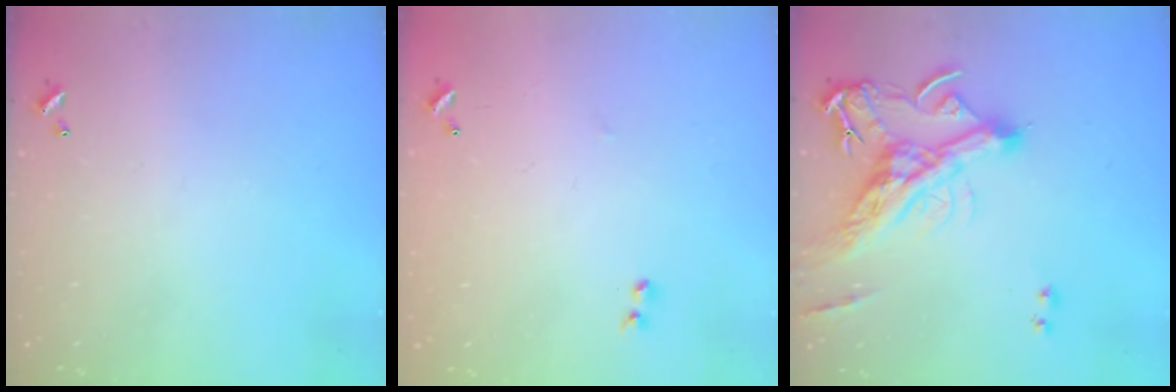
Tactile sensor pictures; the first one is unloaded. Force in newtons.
{"total": 7.7, "press": 7.6, "slide": 0.7}
{"total": 11.1, "press": 10.7, "slide": 2.6}